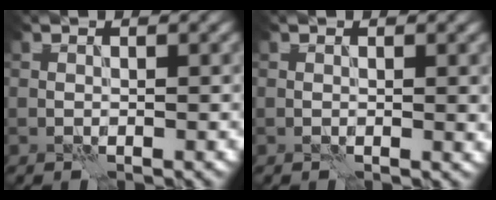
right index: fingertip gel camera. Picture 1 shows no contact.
{"total": 0.7, "force": [0.3, 0.0, 0.7], "torque": [-0.006, -0.001, 0.002]}